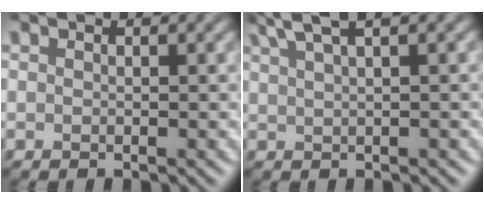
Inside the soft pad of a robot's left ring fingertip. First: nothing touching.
{"total": 3.5, "force": [2.5, 0.4, 2.4], "torque": [-0.052, 0.019, 0.051]}